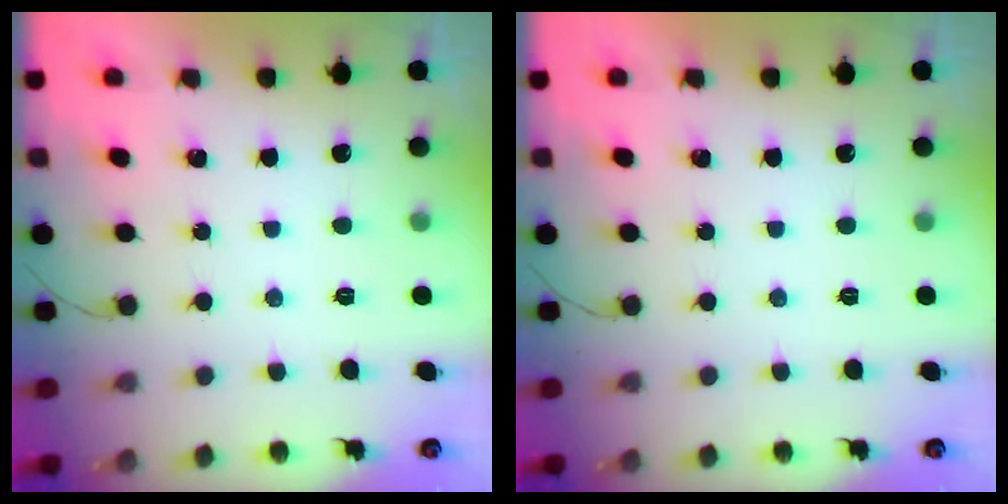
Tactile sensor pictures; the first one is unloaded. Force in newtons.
{"total": 0.0}